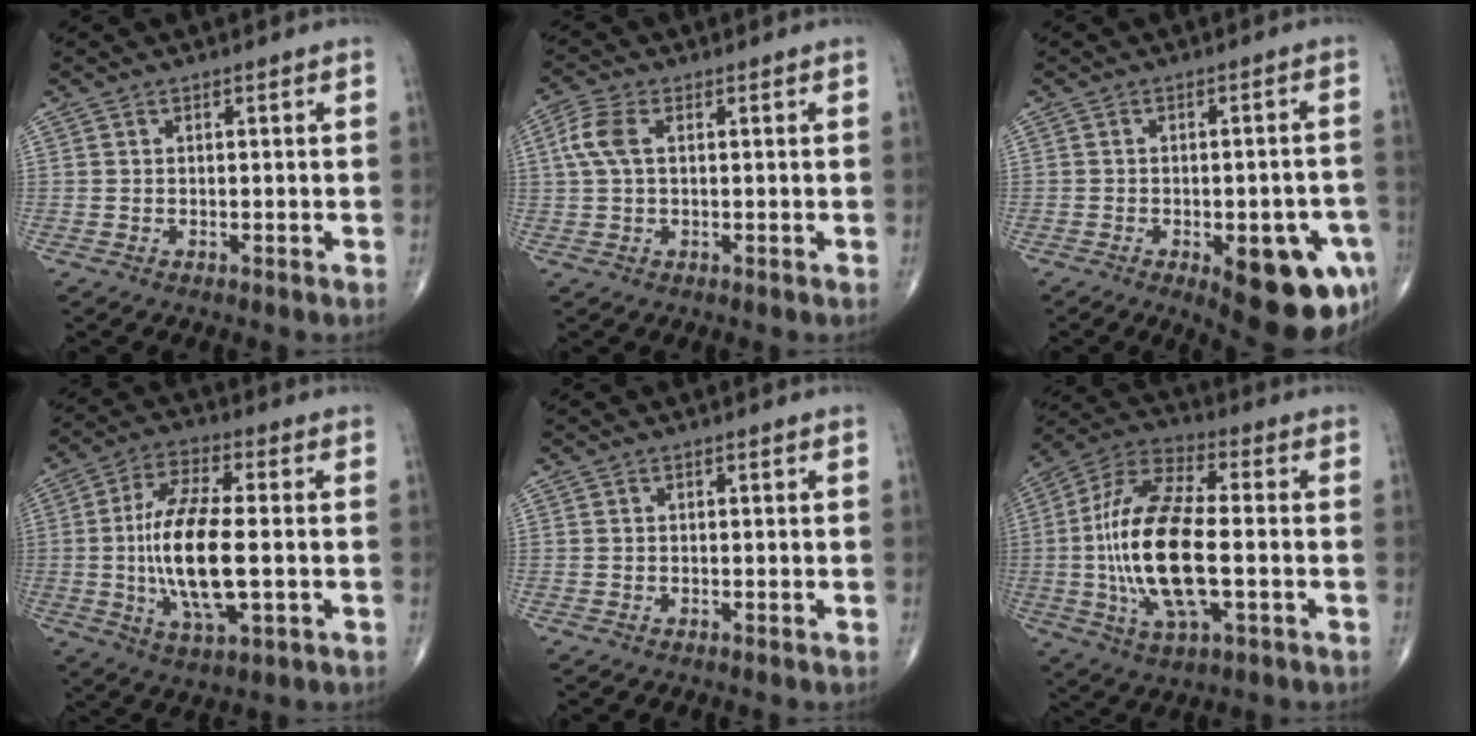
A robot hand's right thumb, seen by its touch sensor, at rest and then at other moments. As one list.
[{"total": 5.2, "force": [1.1, 2.8, 4.2], "torque": [-0.115, 0.017, 0.019]}, {"total": 15.6, "force": [-6.2, 6.2, 12.9], "torque": [-0.107, 0.018, -0.061]}, {"total": 16.0, "force": [-1.3, 5.8, 14.8], "torque": [-0.290, 0.003, -0.023]}, {"total": 0.0}, {"total": 20.1, "force": [-2.1, 8.2, 18.2], "torque": [-0.370, 0.019, -0.038]}]